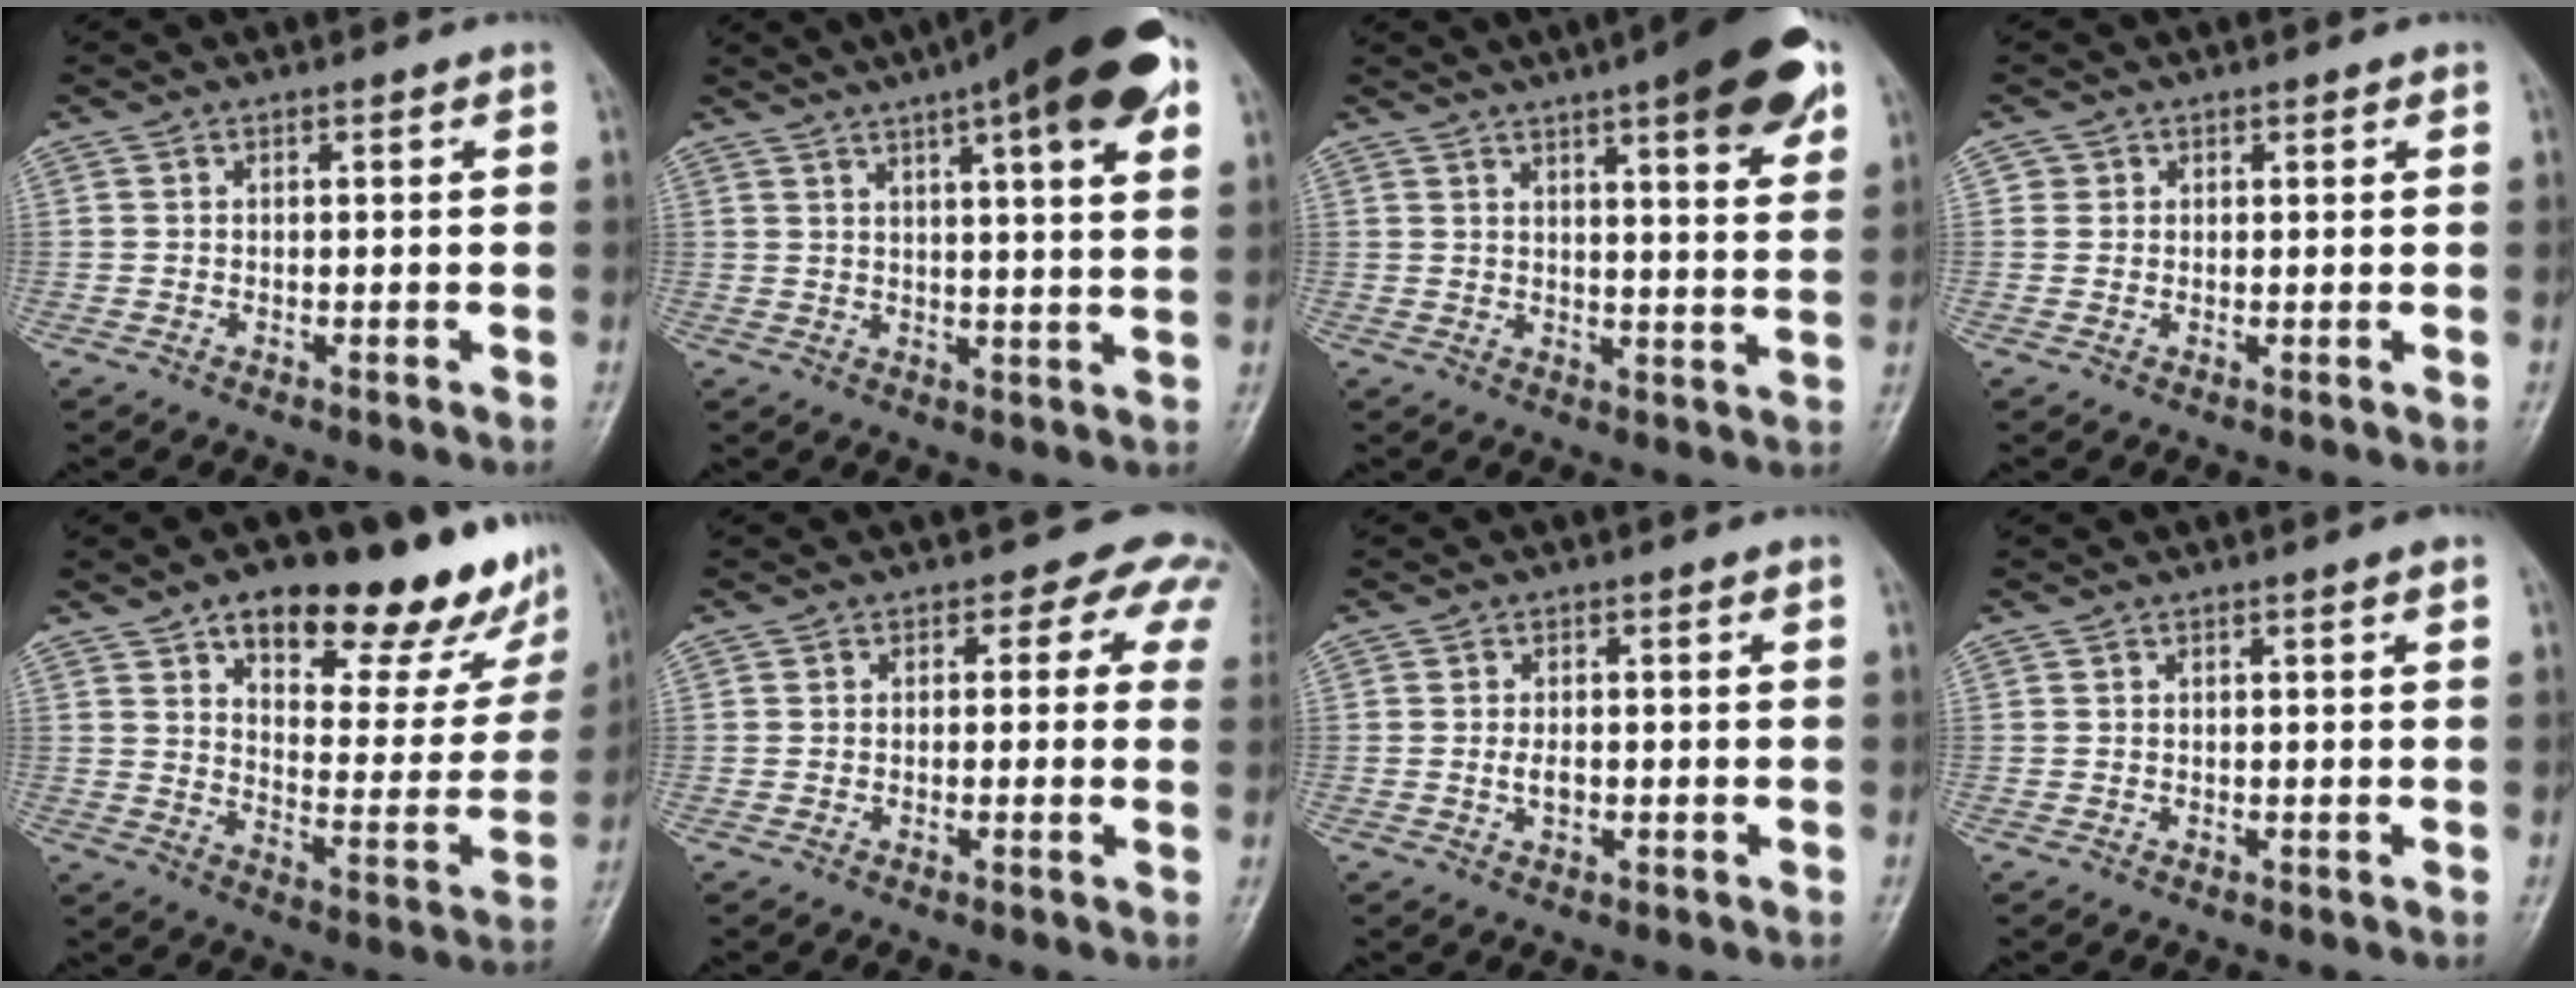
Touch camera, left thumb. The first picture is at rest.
{"total": 19.9, "force": [10.8, 4.5, 16.1], "torque": [-0.223, -0.002, 0.145]}
{"total": 15.2, "force": [8.5, 3.3, 12.1], "torque": [-0.141, -0.027, 0.111]}
{"total": 1.7, "force": [0.8, 1.5, 0.0], "torque": [0.017, -0.002, 0.005]}
{"total": 24.7, "force": [16.1, 9.8, 16.0], "torque": [-0.163, -0.072, 0.226]}
{"total": 4.1, "force": [1.4, 3.3, 1.9], "torque": [0.019, 0.002, -0.007]}
{"total": 1.9, "force": [-0.2, 1.1, 1.5], "torque": [-0.027, -0.001, -0.004]}
{"total": 1.0, "force": [0.6, 0.0, 0.8], "torque": [-0.010, 0.001, 0.007]}